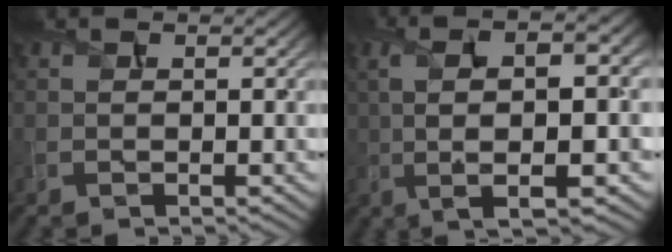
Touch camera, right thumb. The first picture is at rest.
{"total": 10.1, "force": [0.6, 2.8, 9.6], "torque": [-0.172, 0.013, 0.007]}